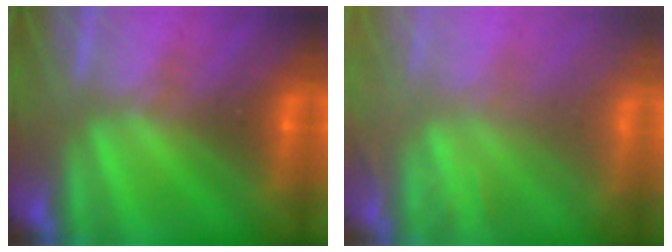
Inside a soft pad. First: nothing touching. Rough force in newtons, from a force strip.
{"total": 7.6}